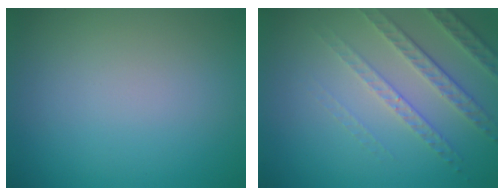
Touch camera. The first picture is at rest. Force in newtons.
{"total": 4.5, "press": 3.4, "slide": 3.0}